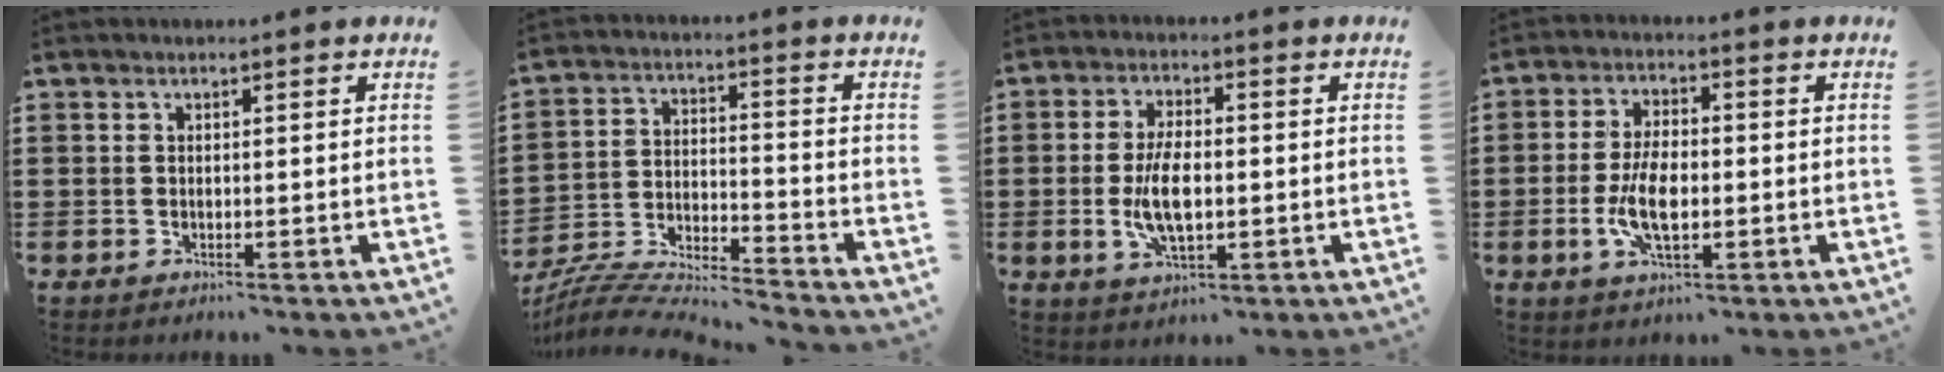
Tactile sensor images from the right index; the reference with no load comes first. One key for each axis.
{"total": 5.7, "fx": -5.5, "fy": 0.1, "fz": 1.4, "tx": -0.042, "ty": -0.018, "tz": -0.115}
{"total": 7.4, "fx": -0.9, "fy": 3.3, "fz": 6.5, "tx": -0.149, "ty": -0.007, "tz": -0.023}
{"total": 7.4, "fx": -1.4, "fy": 3.5, "fz": 6.4, "tx": -0.146, "ty": -0.005, "tz": -0.032}